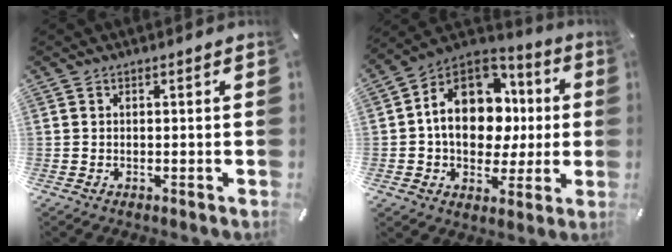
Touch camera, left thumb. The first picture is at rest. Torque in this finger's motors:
{"motor_torque": [0.76, 1.96, 1.21, 0.67, 0.24]}